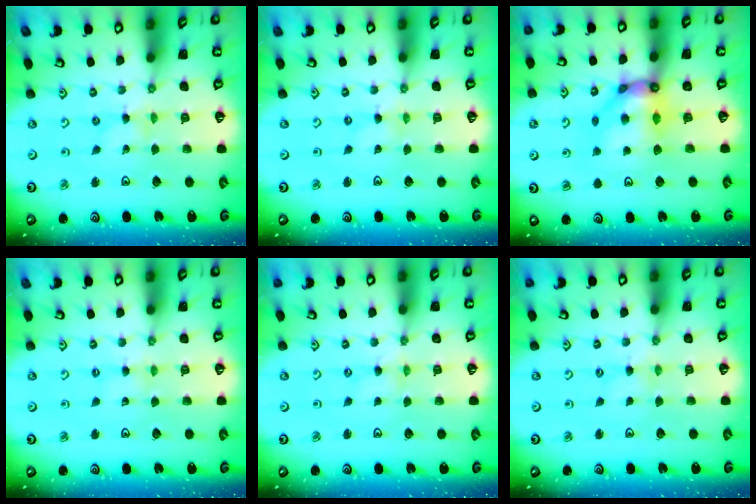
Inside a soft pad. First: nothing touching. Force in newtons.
{"total": 0.0}
{"total": 10.4, "press": 10.3, "slide": 1.3}
{"total": 1.4, "press": 1.3, "slide": 0.2}
{"total": 0.6, "press": 0.6, "slide": 0.1}
{"total": 1.6, "press": 1.6, "slide": 0.3}